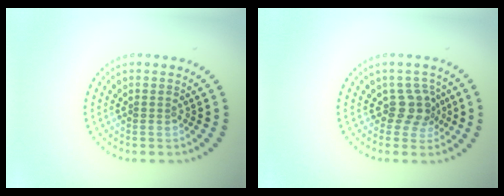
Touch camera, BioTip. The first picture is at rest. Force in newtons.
{"total": 2.6, "press": 2.1, "slide": 1.6}